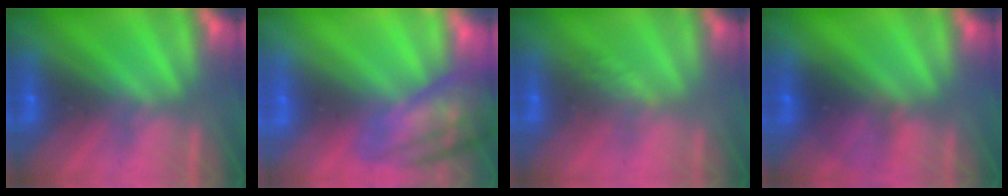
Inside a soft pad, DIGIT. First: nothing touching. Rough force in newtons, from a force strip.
{"total": 8.0}
{"total": 1.3}
{"total": 2.8}